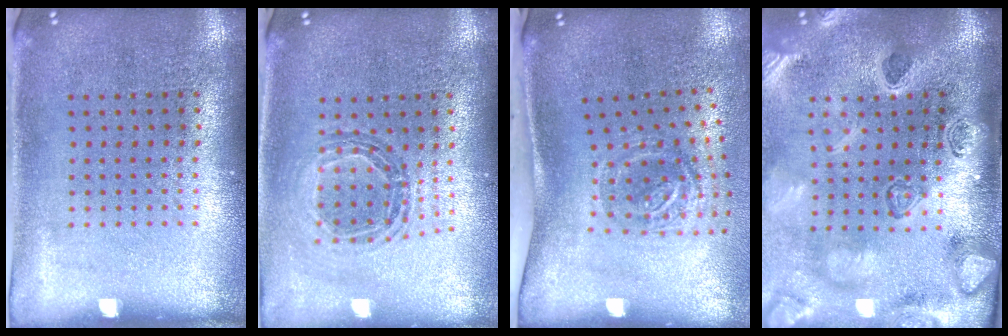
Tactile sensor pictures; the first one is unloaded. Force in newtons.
{"total": 0.8, "press": 0.8, "slide": 0.1}
{"total": 1.9, "press": 1.2, "slide": 1.5}
{"total": 4.3, "press": 3.3, "slide": 2.7}